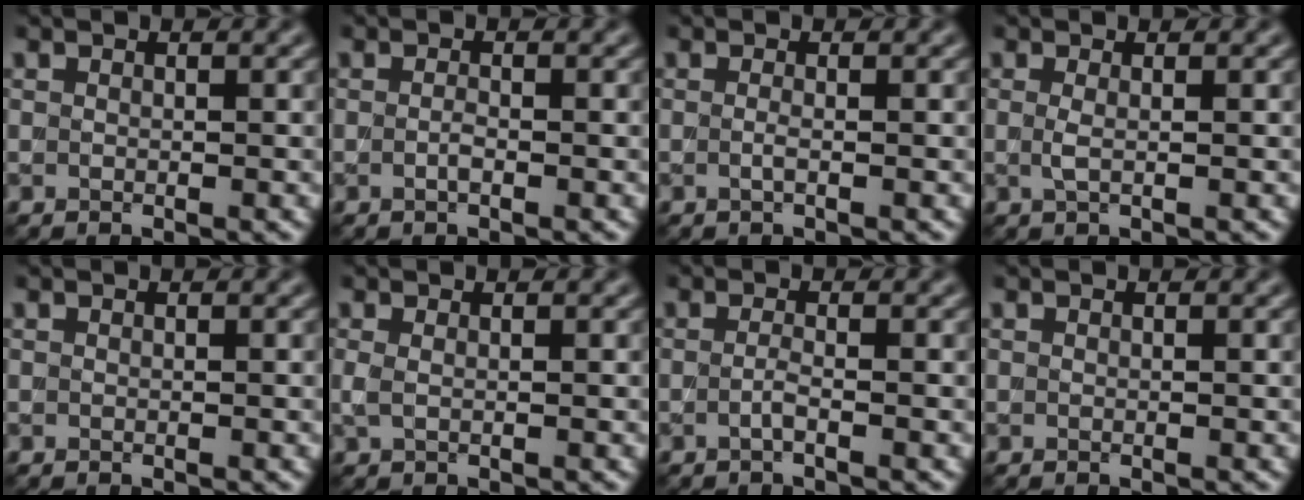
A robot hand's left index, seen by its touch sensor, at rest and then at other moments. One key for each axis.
{"total": 0.8, "fx": -0.3, "fy": 0.2, "fz": 0.7, "tx": -0.016, "ty": 0.000, "tz": -0.006}
{"total": 0.8, "fx": -0.1, "fy": 0.2, "fz": 0.8, "tx": -0.016, "ty": -0.004, "tz": -0.005}
{"total": 1.0, "fx": 0.1, "fy": 0.3, "fz": 1.0, "tx": -0.022, "ty": -0.002, "tz": 0.000}
{"total": 0.0}
{"total": 0.8, "fx": 0.1, "fy": 0.3, "fz": 0.7, "tx": -0.019, "ty": 0.000, "tz": 0.002}
{"total": 1.1, "fx": -0.4, "fy": 0.2, "fz": 1.0, "tx": -0.021, "ty": -0.001, "tz": -0.011}
{"total": 0.0}